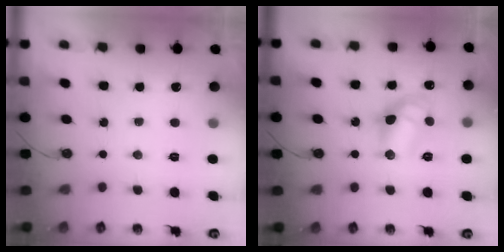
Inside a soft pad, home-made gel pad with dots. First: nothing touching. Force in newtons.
{"total": 12.2, "press": 12.2, "slide": 0.7}